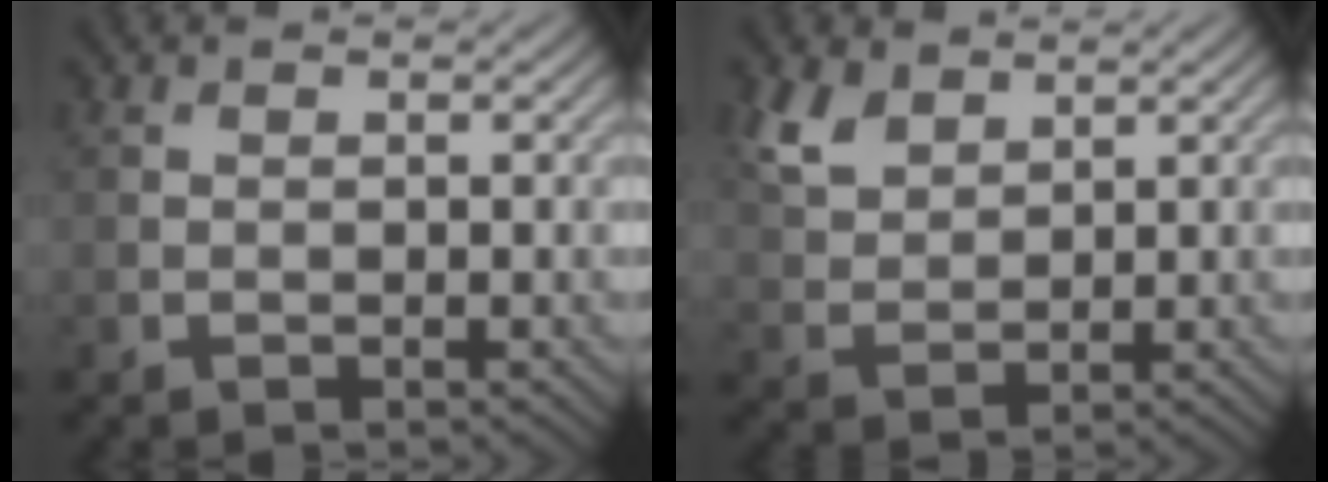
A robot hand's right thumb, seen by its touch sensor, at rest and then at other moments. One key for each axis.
{"total": 4.6, "fx": 3.0, "fy": 2.4, "fz": 2.4, "tx": -0.067, "ty": 0.002, "tz": 0.069}